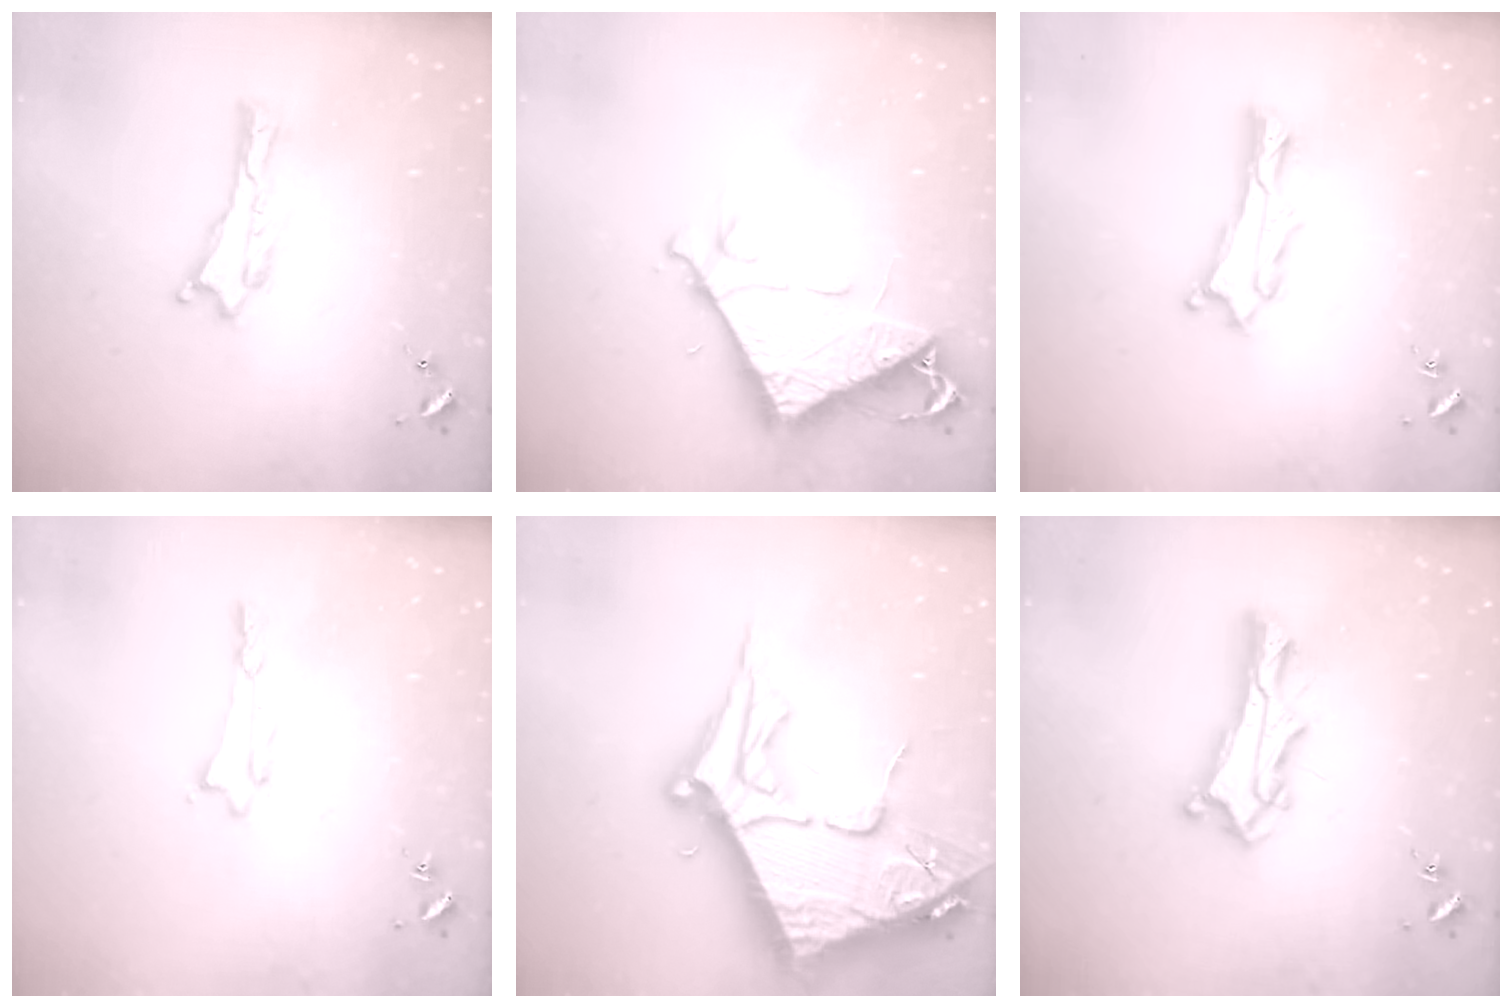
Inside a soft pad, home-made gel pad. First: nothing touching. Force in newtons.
{"total": 8.1, "press": 8.1, "slide": 0.6}
{"total": 1.5, "press": 1.4, "slide": 0.2}
{"total": 0.7, "press": 0.7, "slide": 0.1}
{"total": 15.2, "press": 15.1, "slide": 1.8}
{"total": 6.8, "press": 6.8, "slide": 0.6}